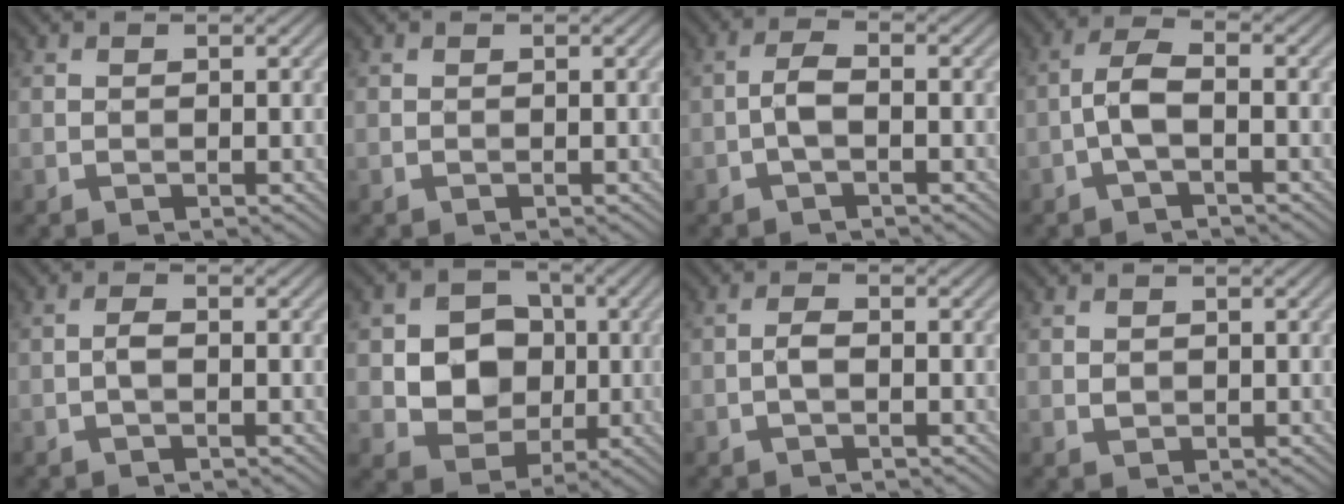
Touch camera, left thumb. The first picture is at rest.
{"total": 0.0}
{"total": 2.6, "force": [-0.9, 0.9, 2.2], "torque": [-0.048, 0.007, -0.023]}
{"total": 3.8, "force": [-1.3, 1.2, 3.3], "torque": [-0.074, 0.008, -0.034]}
{"total": 1.4, "force": [-0.5, 0.5, 1.2], "torque": [-0.025, 0.004, -0.013]}
{"total": 8.4, "force": [-0.3, 7.2, 4.4], "torque": [-0.093, -0.001, -0.021]}
{"total": 1.6, "force": [-0.6, 0.6, 1.4], "torque": [-0.028, 0.005, -0.016]}
{"total": 0.8, "force": [0.1, 0.7, 0.4], "torque": [-0.010, -0.003, 0.004]}